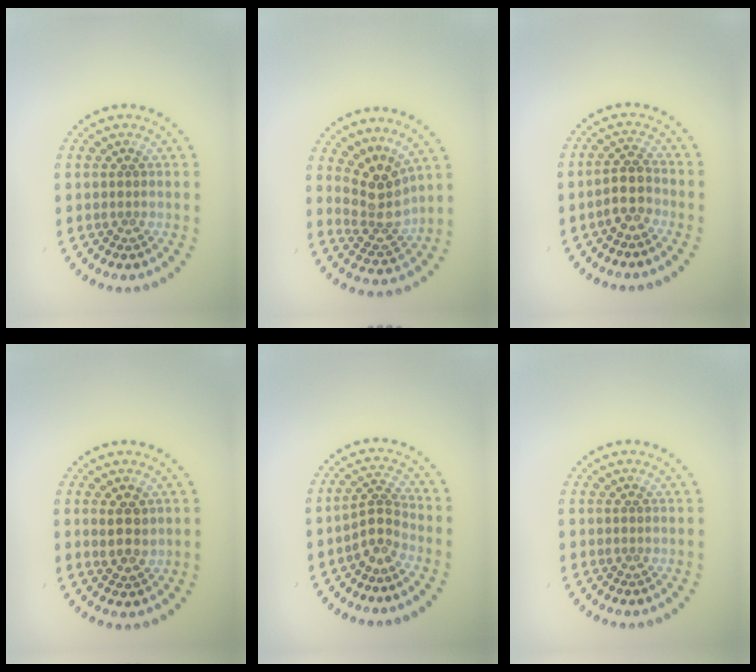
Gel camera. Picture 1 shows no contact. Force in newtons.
{"total": 3.8, "press": 2.8, "slide": 2.6}
{"total": 2.6, "press": 2.3, "slide": 1.3}
{"total": 2.3, "press": 2.2, "slide": 0.7}
{"total": 2.5, "press": 1.8, "slide": 1.8}
{"total": 0.0}